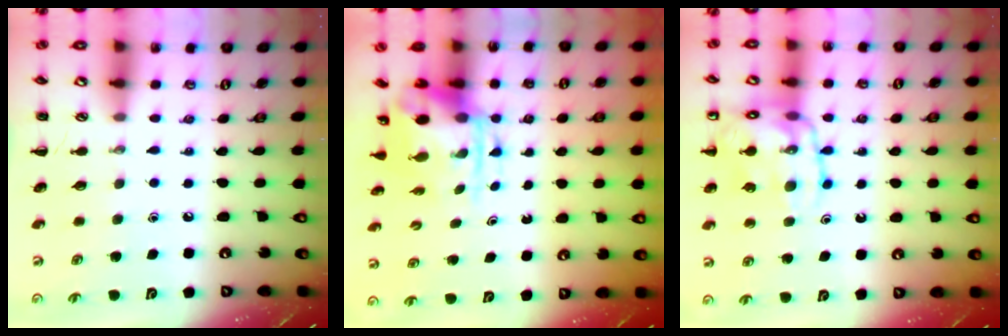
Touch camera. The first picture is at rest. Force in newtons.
{"total": 5.4, "press": 5.2, "slide": 1.3}
{"total": 14.5, "press": 14.3, "slide": 1.9}